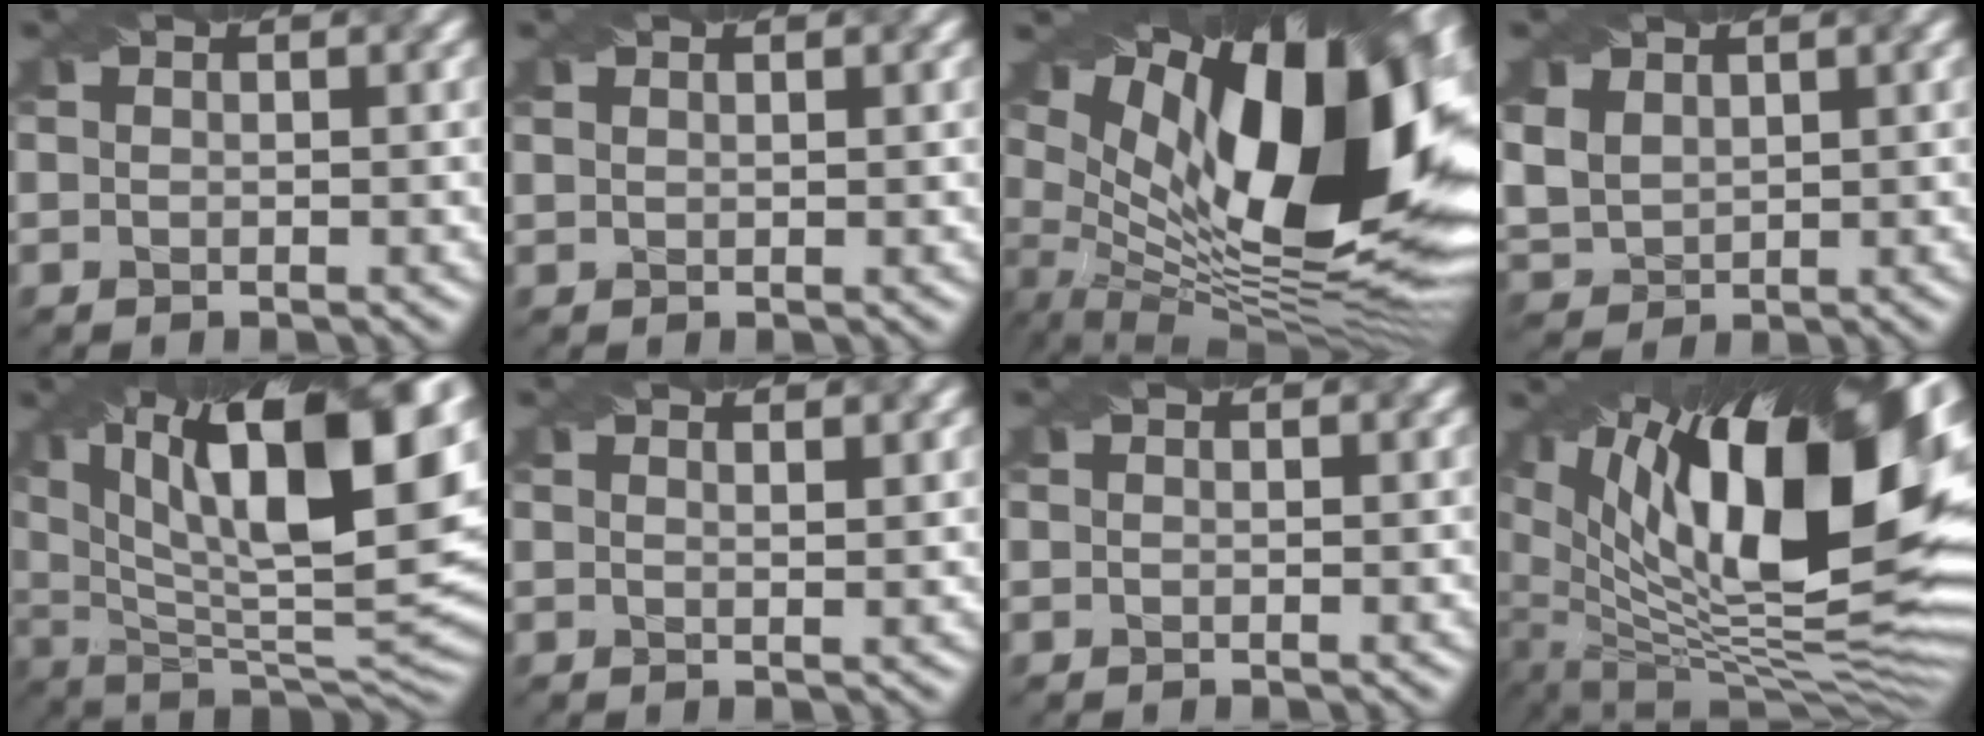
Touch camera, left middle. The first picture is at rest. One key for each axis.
{"total": 0.9, "fx": 0.8, "fy": 0.3, "fz": 0.3, "tx": -0.007, "ty": -0.003, "tz": 0.013}
{"total": 19.0, "fx": 5.2, "fy": 8.3, "fz": 16.3, "tx": -0.254, "ty": 0.004, "tz": 0.097}
{"total": 4.4, "fx": 2.3, "fy": 3.1, "fz": 2.2, "tx": -0.075, "ty": 0.002, "tz": 0.051}
{"total": 17.6, "fx": 6.6, "fy": 7.1, "fz": 14.8, "tx": -0.244, "ty": 0.014, "tz": 0.120}
{"total": 1.9, "fx": 1.3, "fy": 0.6, "fz": 1.3, "tx": -0.008, "ty": 0.003, "tz": 0.006}
{"total": 0.0}
{"total": 21.2, "fx": 6.7, "fy": 9.8, "fz": 17.5, "tx": -0.270, "ty": 0.017, "tz": 0.124}